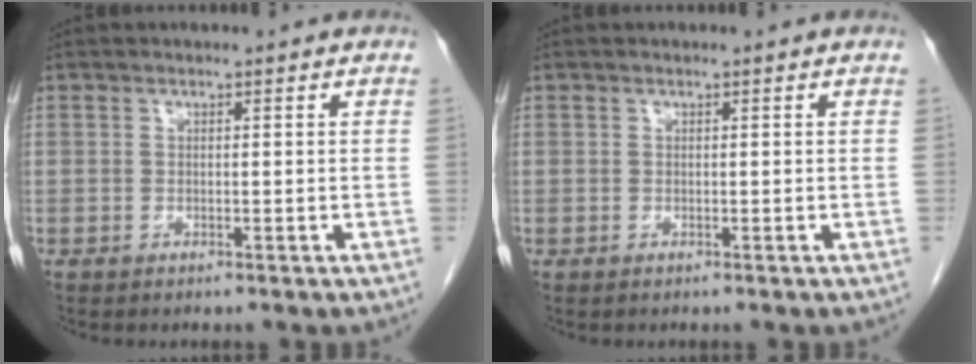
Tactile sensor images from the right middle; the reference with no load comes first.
{"total": 0.0}